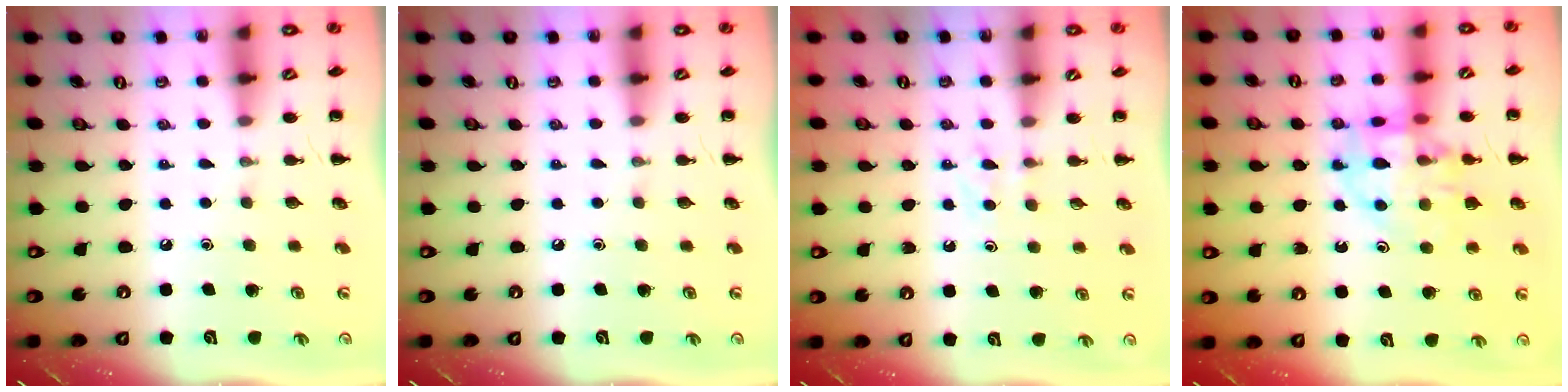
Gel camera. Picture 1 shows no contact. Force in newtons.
{"total": 0.0}
{"total": 3.8, "press": 3.6, "slide": 1.2}
{"total": 13.4, "press": 13.1, "slide": 2.7}